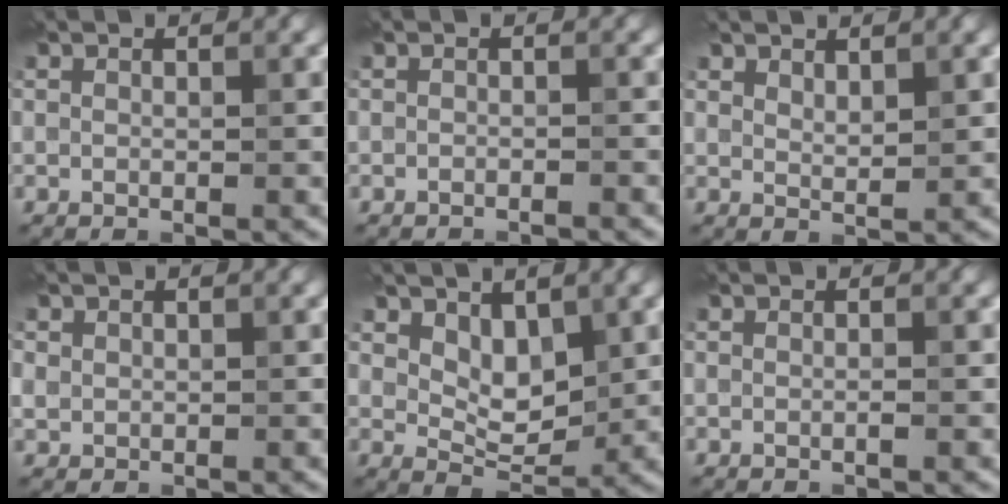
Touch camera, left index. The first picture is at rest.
{"total": 1.3, "force": [-1.2, 0.2, 0.5], "torque": [-0.003, -0.003, -0.027]}
{"total": 1.7, "force": [1.4, 0.4, 0.8], "torque": [-0.018, 0.001, 0.026]}
{"total": 0.9, "force": [0.4, 0.8, 0.2], "torque": [-0.007, 0.000, 0.011]}
{"total": 3.5, "force": [1.6, 2.0, 2.3], "torque": [-0.045, -0.011, 0.028]}
{"total": 0.6, "force": [-0.2, 0.2, 0.5], "torque": [-0.009, 0.001, -0.006]}